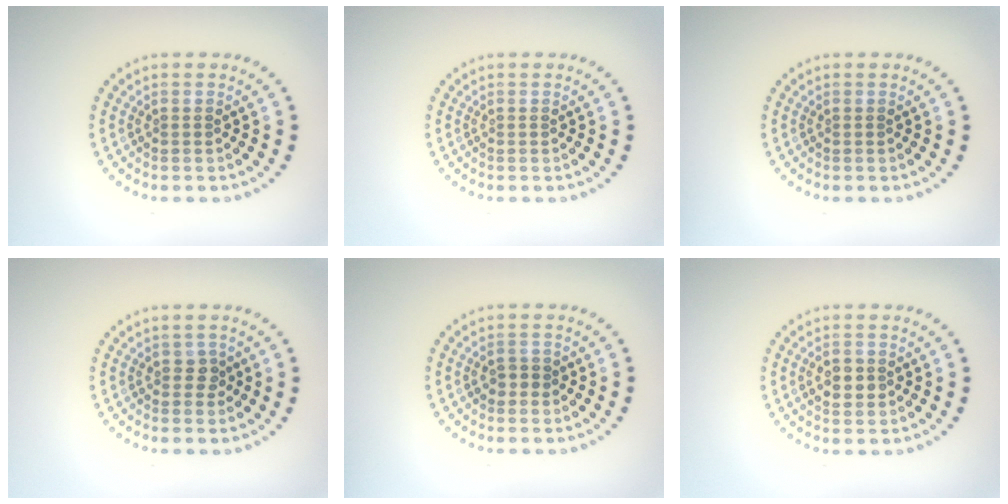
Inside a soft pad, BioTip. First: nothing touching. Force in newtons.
{"total": 0.0}
{"total": 0.0}
{"total": 1.1, "press": 0.9, "slide": 0.5}
{"total": 1.1, "press": 1.1, "slide": 0.4}
{"total": 1.8, "press": 1.8, "slide": 0.2}